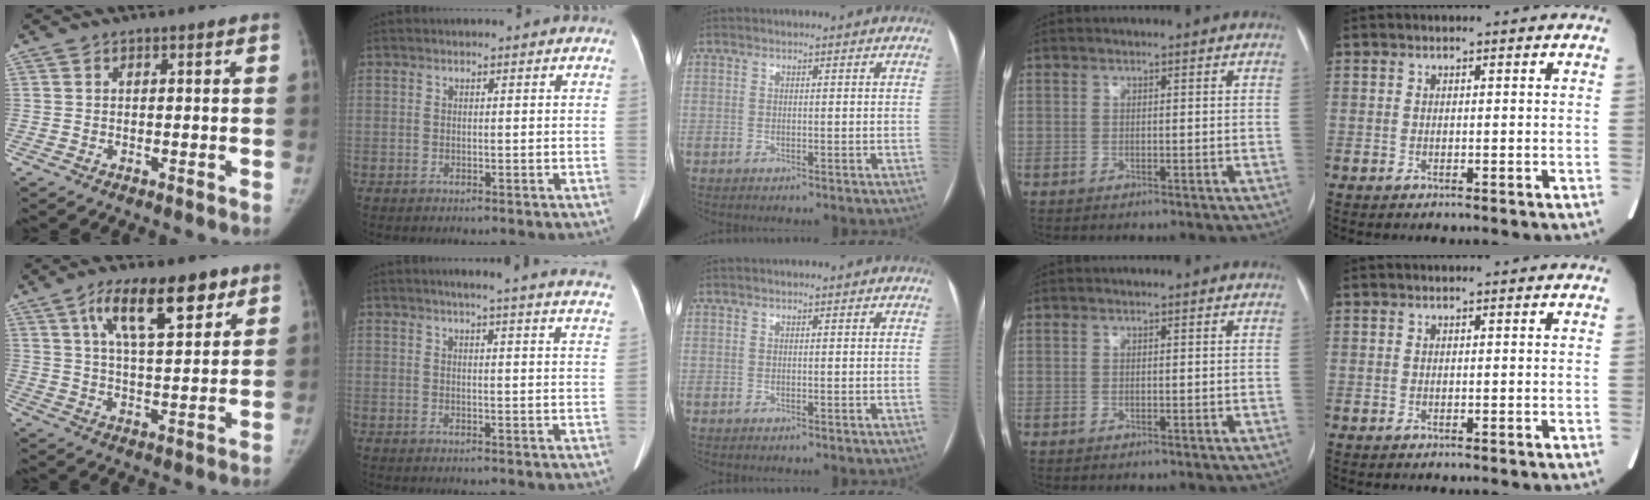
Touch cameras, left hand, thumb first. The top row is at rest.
{"thumb": {"total": 14.4, "force": [7.5, 5.4, 11.0], "torque": [-0.154, -0.021, 0.127]}, "index": {"total": 19.9, "force": [18.1, 0.5, 8.3], "torque": [-0.106, -0.041, 0.197]}}